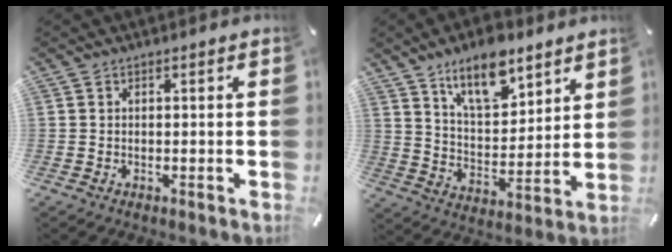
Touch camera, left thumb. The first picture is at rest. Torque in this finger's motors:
{"motor_torque": [2.51, 2.44, 1.47, -1.30, 0.24]}